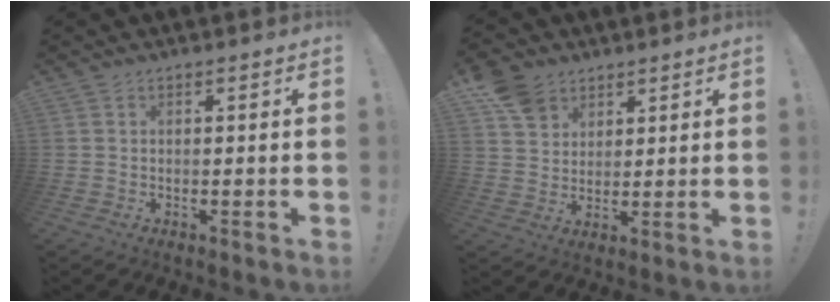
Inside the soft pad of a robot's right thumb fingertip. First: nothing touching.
{"total": 8.8, "force": [5.3, 6.4, 2.9], "torque": [-0.035, -0.030, 0.106]}